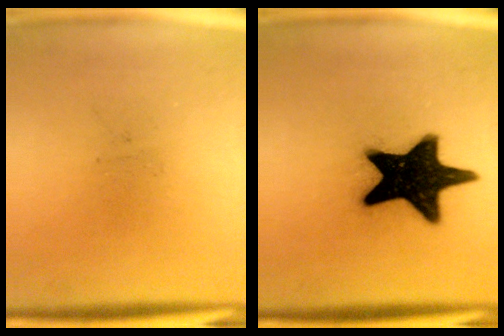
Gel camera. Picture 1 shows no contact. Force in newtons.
{"total": 19.4}